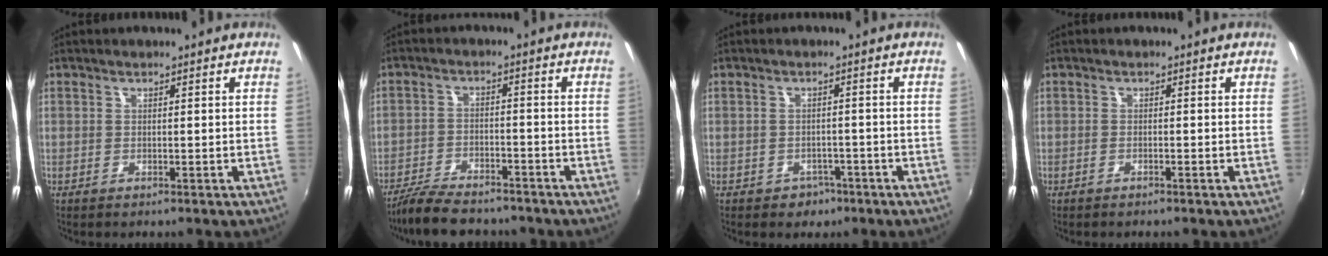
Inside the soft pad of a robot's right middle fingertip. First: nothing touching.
{"total": 10.6, "force": [-9.0, 3.3, 4.7], "torque": [-0.113, -0.019, -0.149]}
{"total": 3.7, "force": [-2.2, 2.9, 0.8], "torque": [-0.024, 0.001, -0.026]}
{"total": 0.8, "force": [-0.7, 0.0, 0.4], "torque": [-0.009, 0.000, -0.016]}